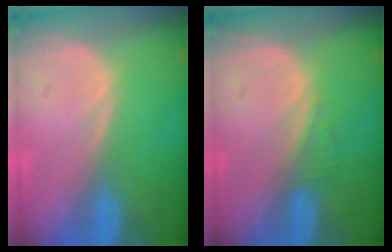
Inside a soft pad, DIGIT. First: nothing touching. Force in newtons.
{"total": 1.2, "press": 1.2, "slide": 0.1}